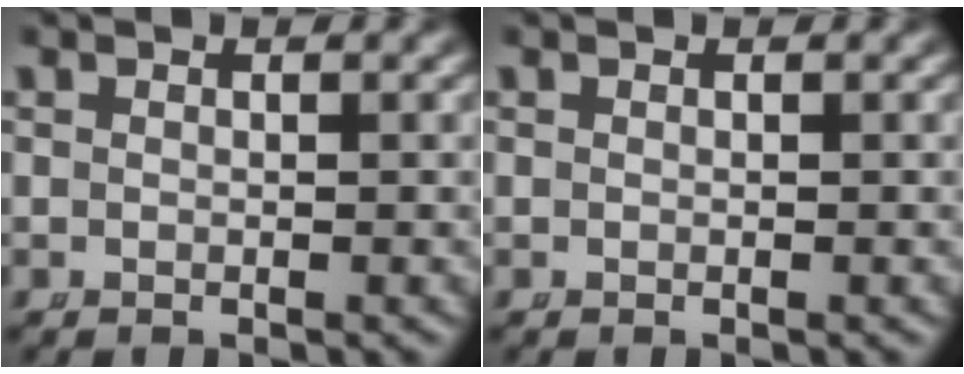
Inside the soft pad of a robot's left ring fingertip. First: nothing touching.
{"total": 0.0}